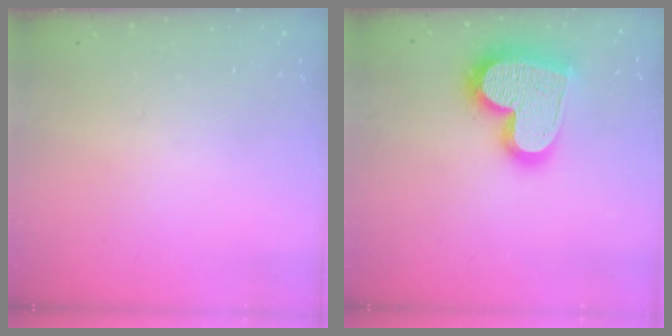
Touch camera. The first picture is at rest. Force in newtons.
{"total": 21.5, "press": 21.4, "slide": 1.5}